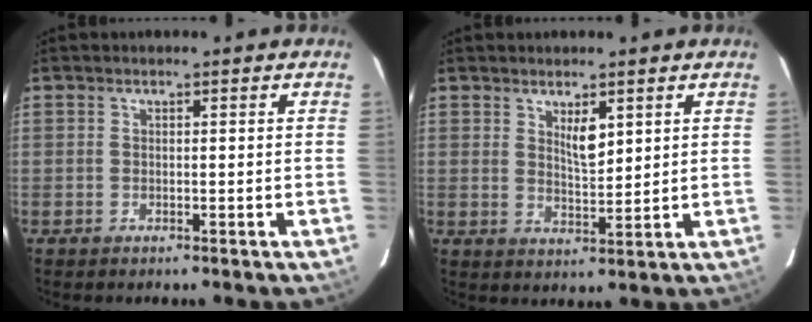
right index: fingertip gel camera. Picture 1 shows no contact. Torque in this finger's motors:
{"motor_torque": [0.48, 0.46, 0.11, 0.05]}